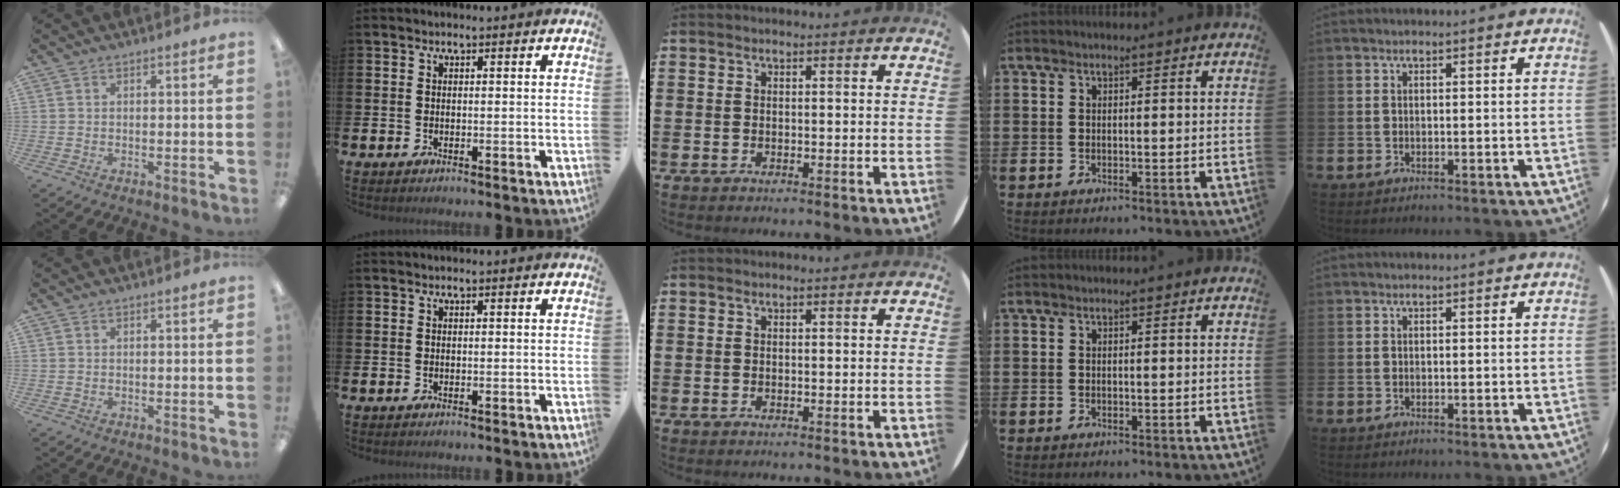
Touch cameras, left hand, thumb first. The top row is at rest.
{}